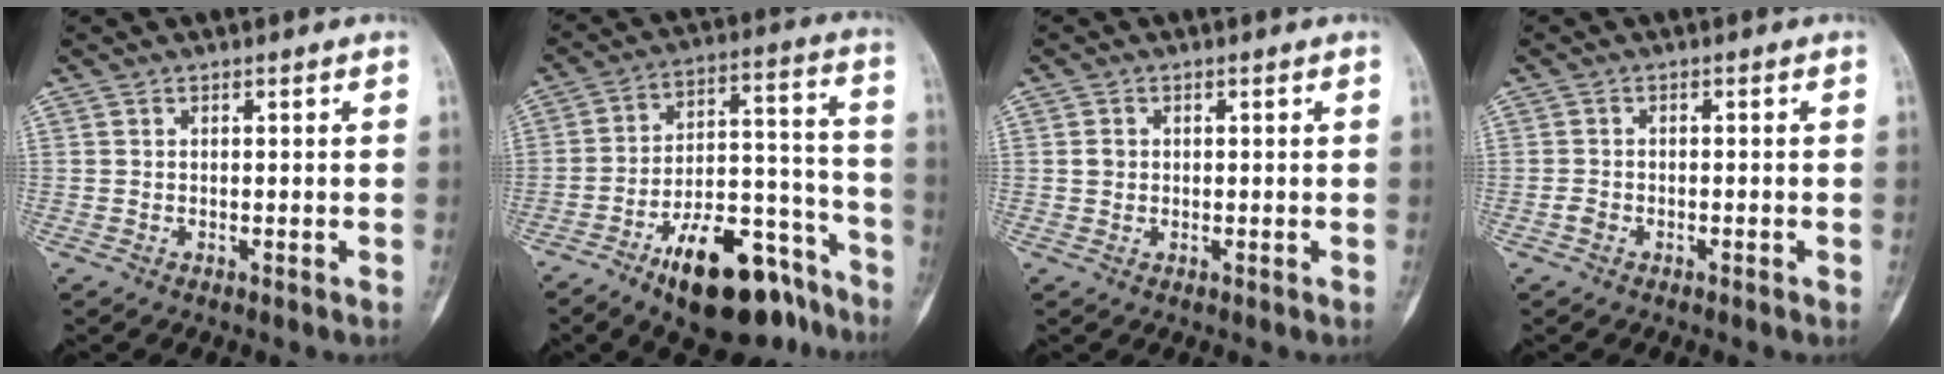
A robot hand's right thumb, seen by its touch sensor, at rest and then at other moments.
{"total": 21.5, "force": [-14.0, 9.0, 13.7], "torque": [-0.159, 0.100, -0.220]}
{"total": 1.7, "force": [0.1, 1.5, 0.6], "torque": [0.000, 0.004, 0.002]}
{"total": 1.7, "force": [-0.9, 1.2, 0.8], "torque": [-0.008, 0.005, -0.019]}